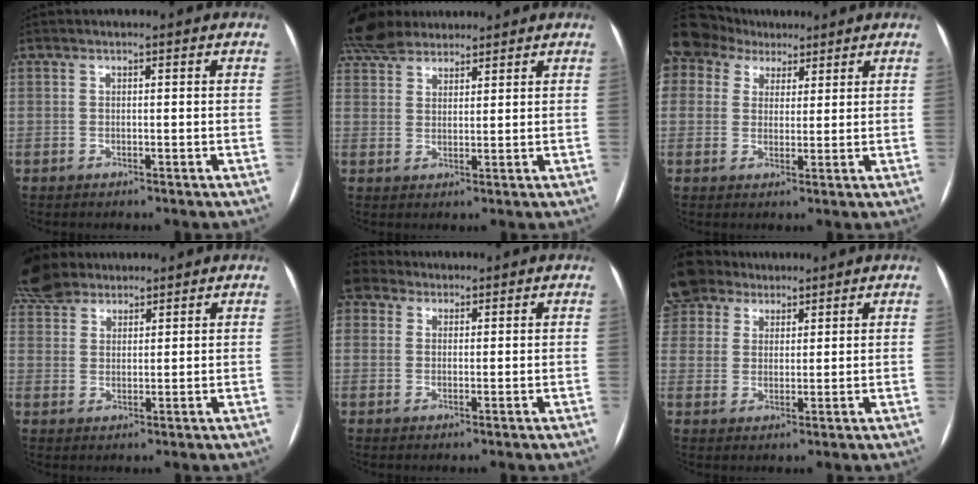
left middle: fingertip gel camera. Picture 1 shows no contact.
{"total": 8.4, "force": [7.6, 2.8, 2.4], "torque": [-0.049, 0.035, 0.143]}
{"total": 13.2, "force": [8.3, 9.5, 3.9], "torque": [-0.118, 0.060, 0.155]}
{"total": 8.3, "force": [7.0, 3.7, 2.3], "torque": [-0.052, 0.031, 0.135]}
{"total": 4.8, "force": [3.4, 3.3, 1.1], "torque": [-0.035, 0.031, 0.070]}
{"total": 10.5, "force": [8.0, 6.5, 2.1], "torque": [-0.064, 0.039, 0.161]}